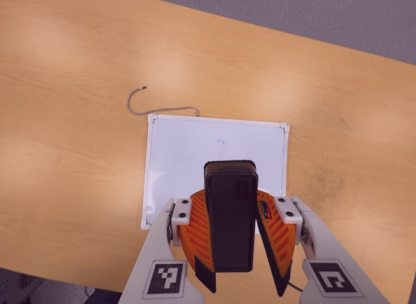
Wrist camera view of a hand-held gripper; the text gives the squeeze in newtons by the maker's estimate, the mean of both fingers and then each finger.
{"total": 10.1, "left": 9.7, "right": 10.5}